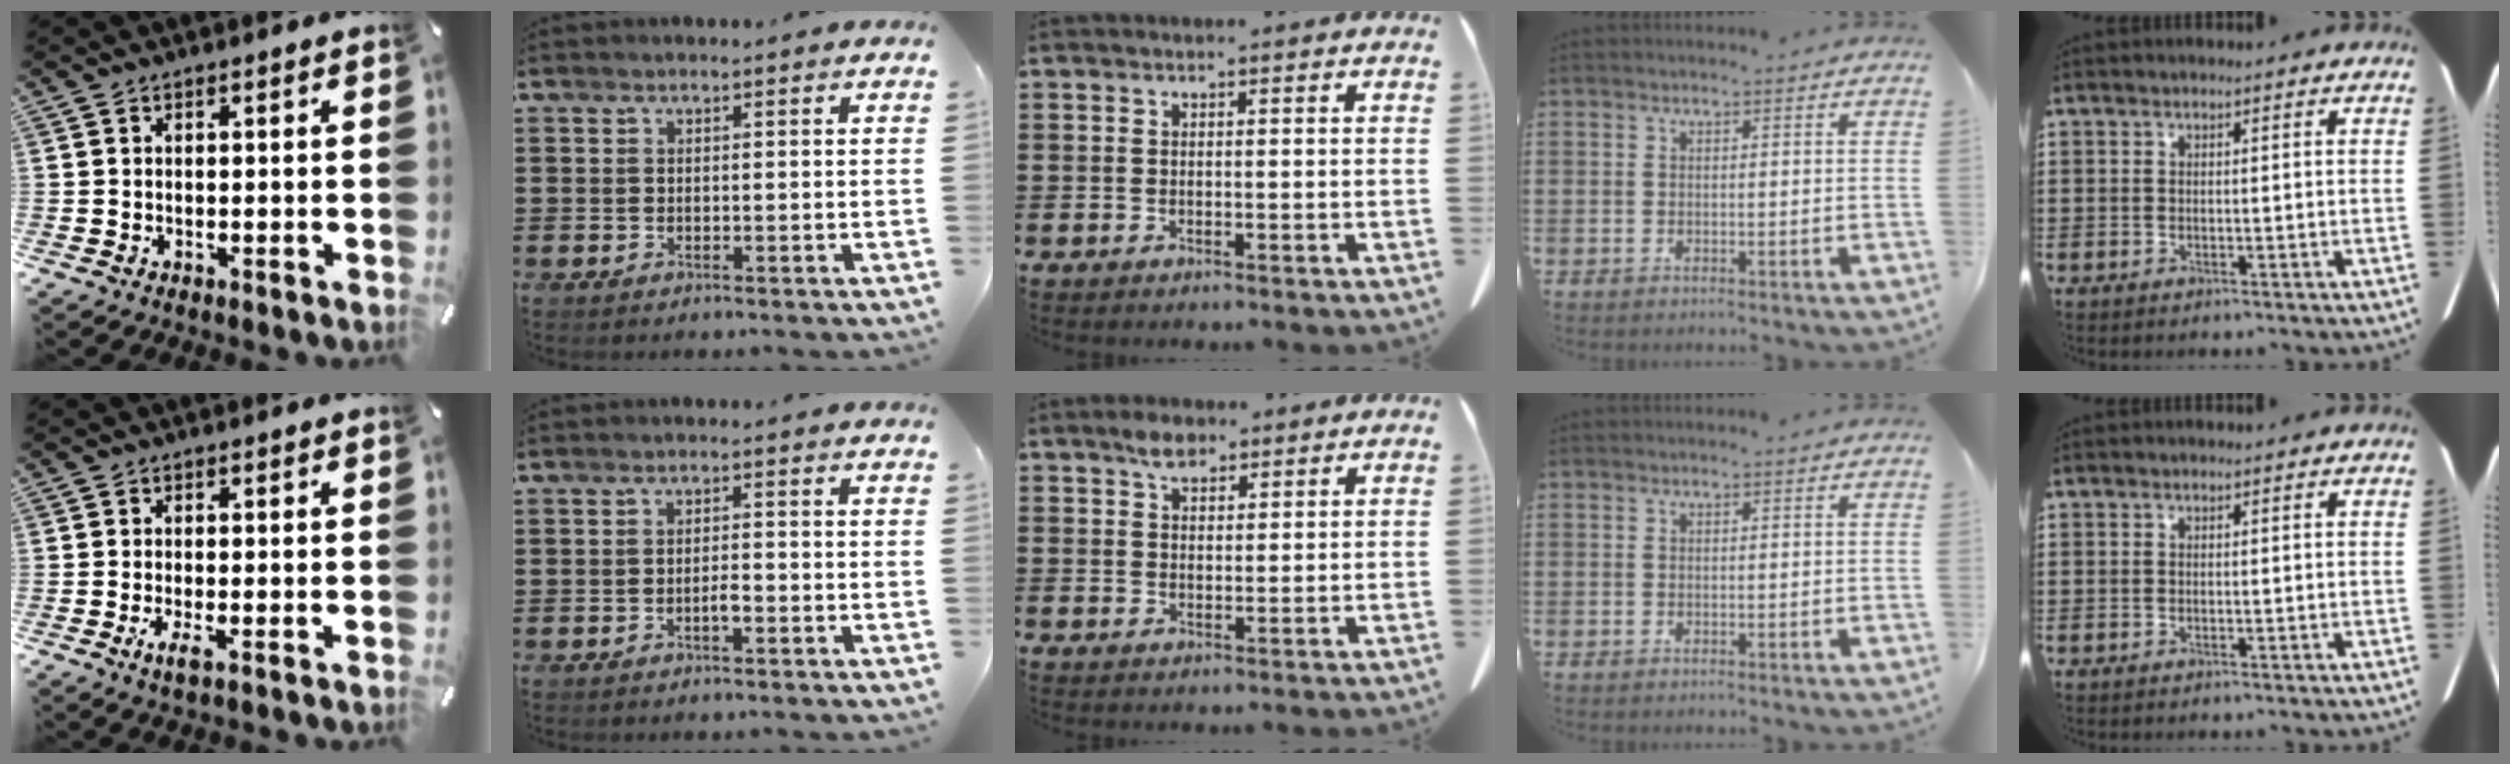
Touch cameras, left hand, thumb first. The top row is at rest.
{"thumb": {"total": 3.1, "force": [-0.9, 0.8, 2.9], "torque": [-0.059, -0.006, -0.018]}, "index": {"total": 2.0, "force": [-0.9, 0.5, 1.7], "torque": [-0.032, 0.003, -0.017]}, "middle": {"total": 3.3, "force": [2.4, 1.4, 1.7], "torque": [-0.031, 0.000, 0.043]}}